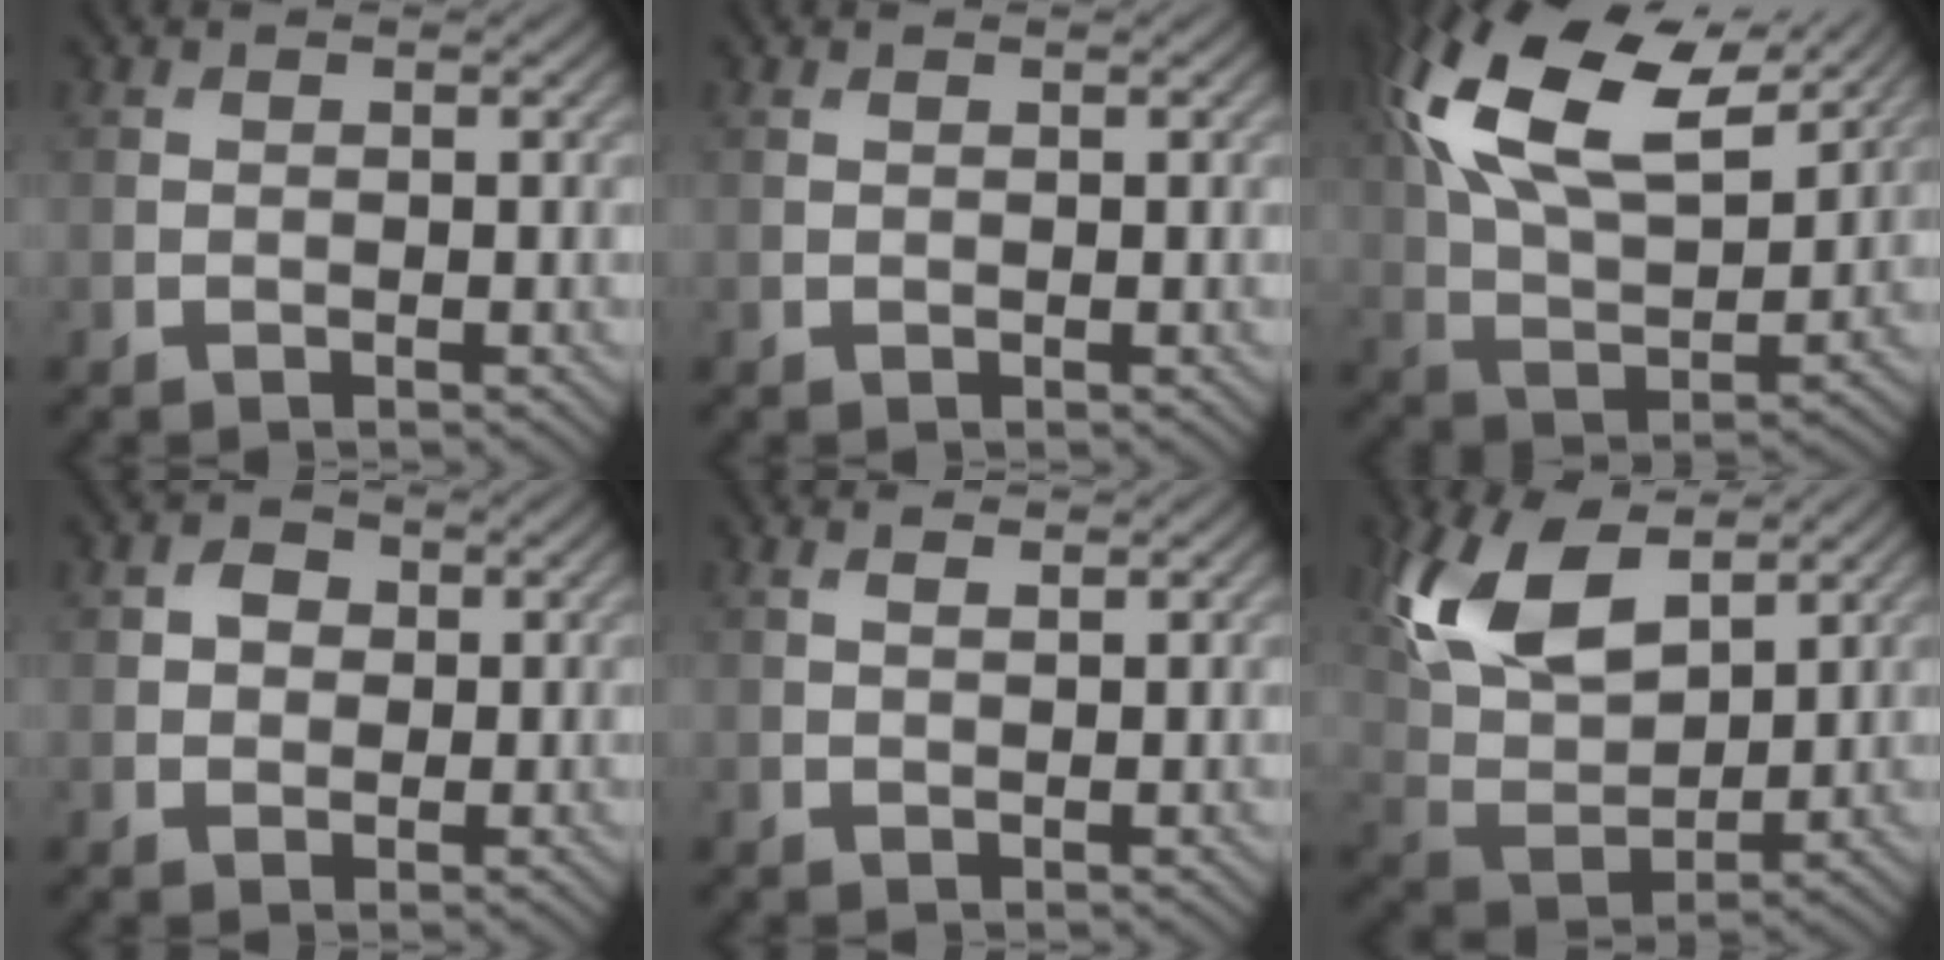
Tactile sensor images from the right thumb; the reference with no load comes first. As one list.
[{"total": 0.0}, {"total": 17.2, "force": [8.2, 8.3, 12.6], "torque": [-0.282, 0.024, 0.139]}, {"total": 2.6, "force": [0.6, 2.2, 1.2], "torque": [-0.022, 0.003, 0.002]}, {"total": 1.1, "force": [0.8, 0.2, 0.8], "torque": [-0.017, -0.001, 0.016]}, {"total": 13.2, "force": [6.7, 6.6, 9.2], "torque": [-0.212, 0.014, 0.129]}]